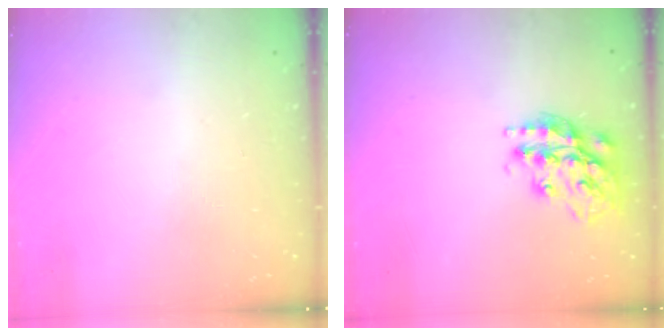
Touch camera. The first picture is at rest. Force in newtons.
{"total": 19.7, "press": 19.6, "slide": 1.4}